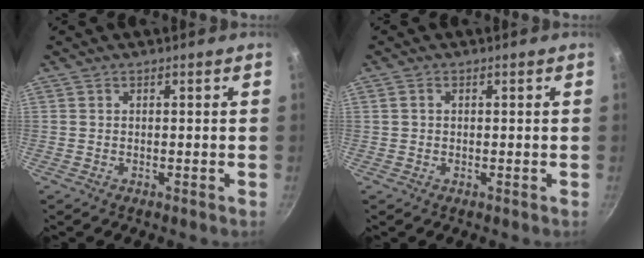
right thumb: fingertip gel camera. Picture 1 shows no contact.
{"total": 1.2, "force": [0.2, 1.0, 0.6], "torque": [-0.010, 0.006, 0.003]}